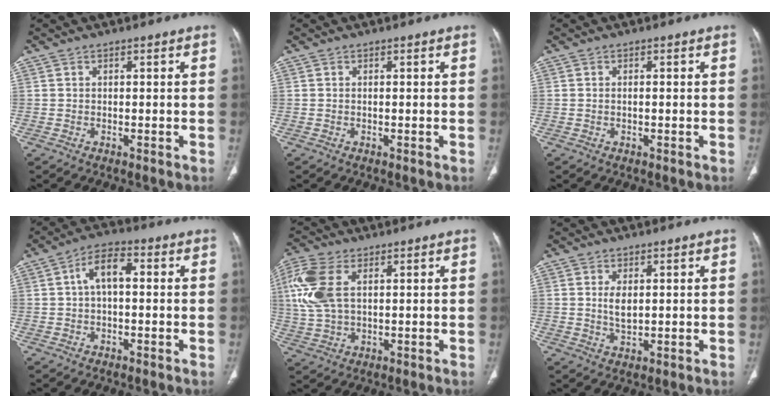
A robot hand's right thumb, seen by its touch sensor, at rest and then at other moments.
{"total": 0.0}
{"total": 0.5, "force": [0.0, 0.1, 0.5], "torque": [-0.015, 0.005, 0.003]}
{"total": 6.7, "force": [0.8, 3.4, 5.7], "torque": [-0.100, 0.024, 0.005]}
{"total": 11.3, "force": [3.1, 6.3, 8.9], "torque": [-0.225, 0.010, 0.066]}
{"total": 3.4, "force": [0.8, 1.6, 2.9], "torque": [-0.052, -0.010, 0.019]}